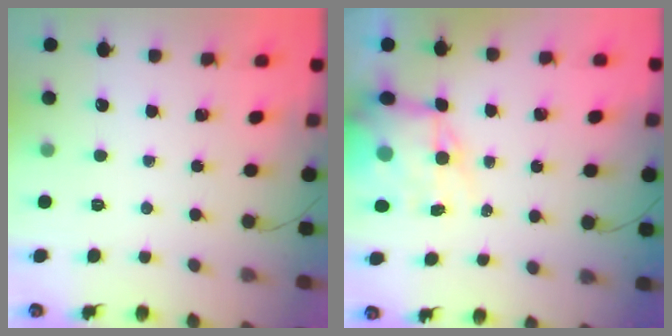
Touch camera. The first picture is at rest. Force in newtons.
{"total": 12.2, "press": 11.9, "slide": 2.8}